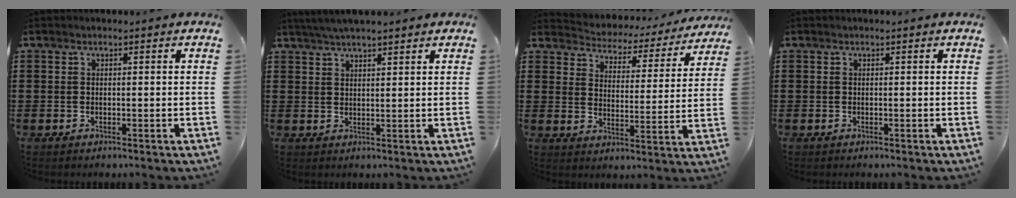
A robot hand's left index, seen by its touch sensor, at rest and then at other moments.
{"total": 3.3, "force": [2.8, 0.2, 1.6], "torque": [-0.036, 0.002, 0.053]}
{"total": 3.4, "force": [3.4, 0.5, -0.1], "torque": [-0.023, -0.032, 0.049]}
{"total": 0.0}